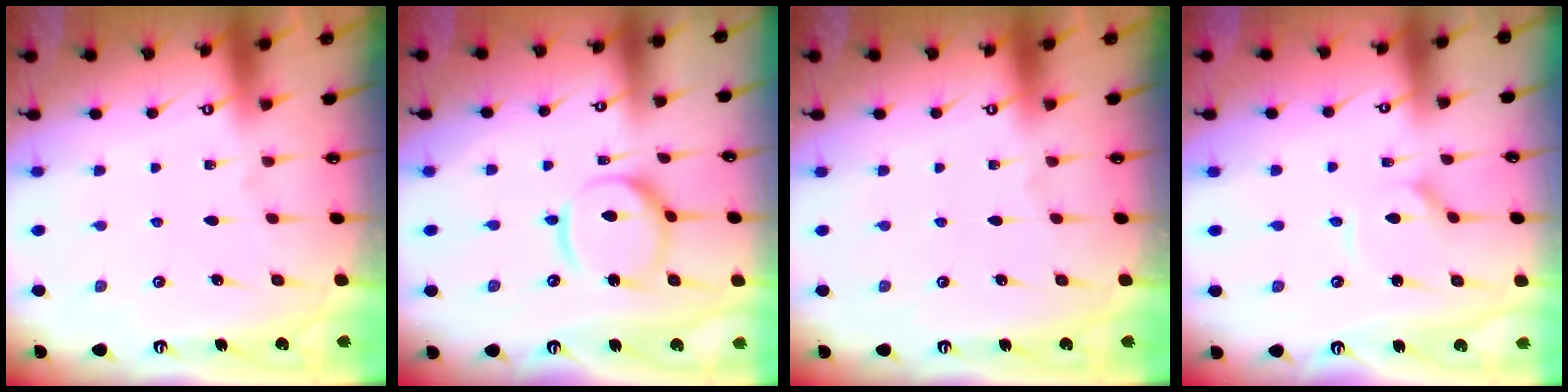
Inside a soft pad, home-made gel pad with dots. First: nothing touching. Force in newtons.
{"total": 12.1, "press": 12.0, "slide": 1.1}
{"total": 0.0}
{"total": 2.6, "press": 2.6, "slide": 0.4}